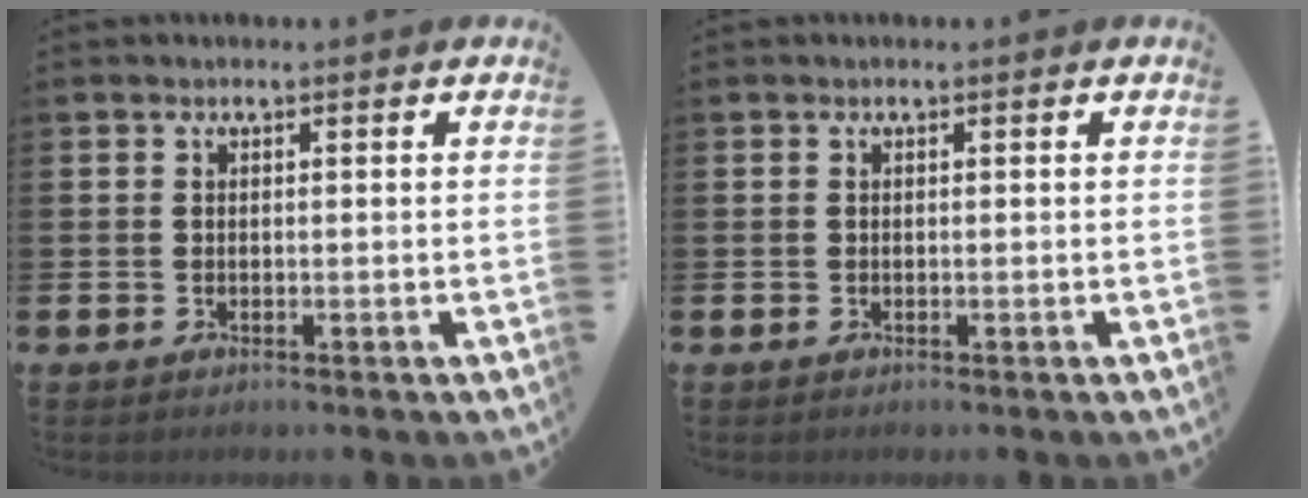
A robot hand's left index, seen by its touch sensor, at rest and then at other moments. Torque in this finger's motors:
{"motor_torque": [0.00, 0.00, 0.00, 0.00]}